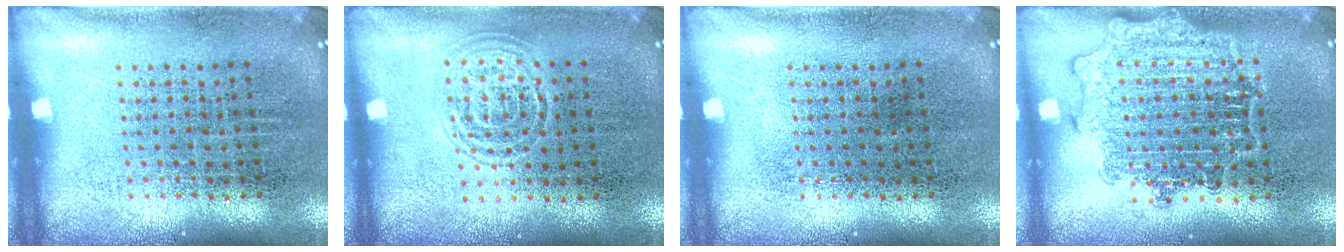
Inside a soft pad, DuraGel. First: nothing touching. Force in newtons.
{"total": 1.4, "press": 1.3, "slide": 0.2}
{"total": 0.0}
{"total": 1.7, "press": 1.7, "slide": 0.4}